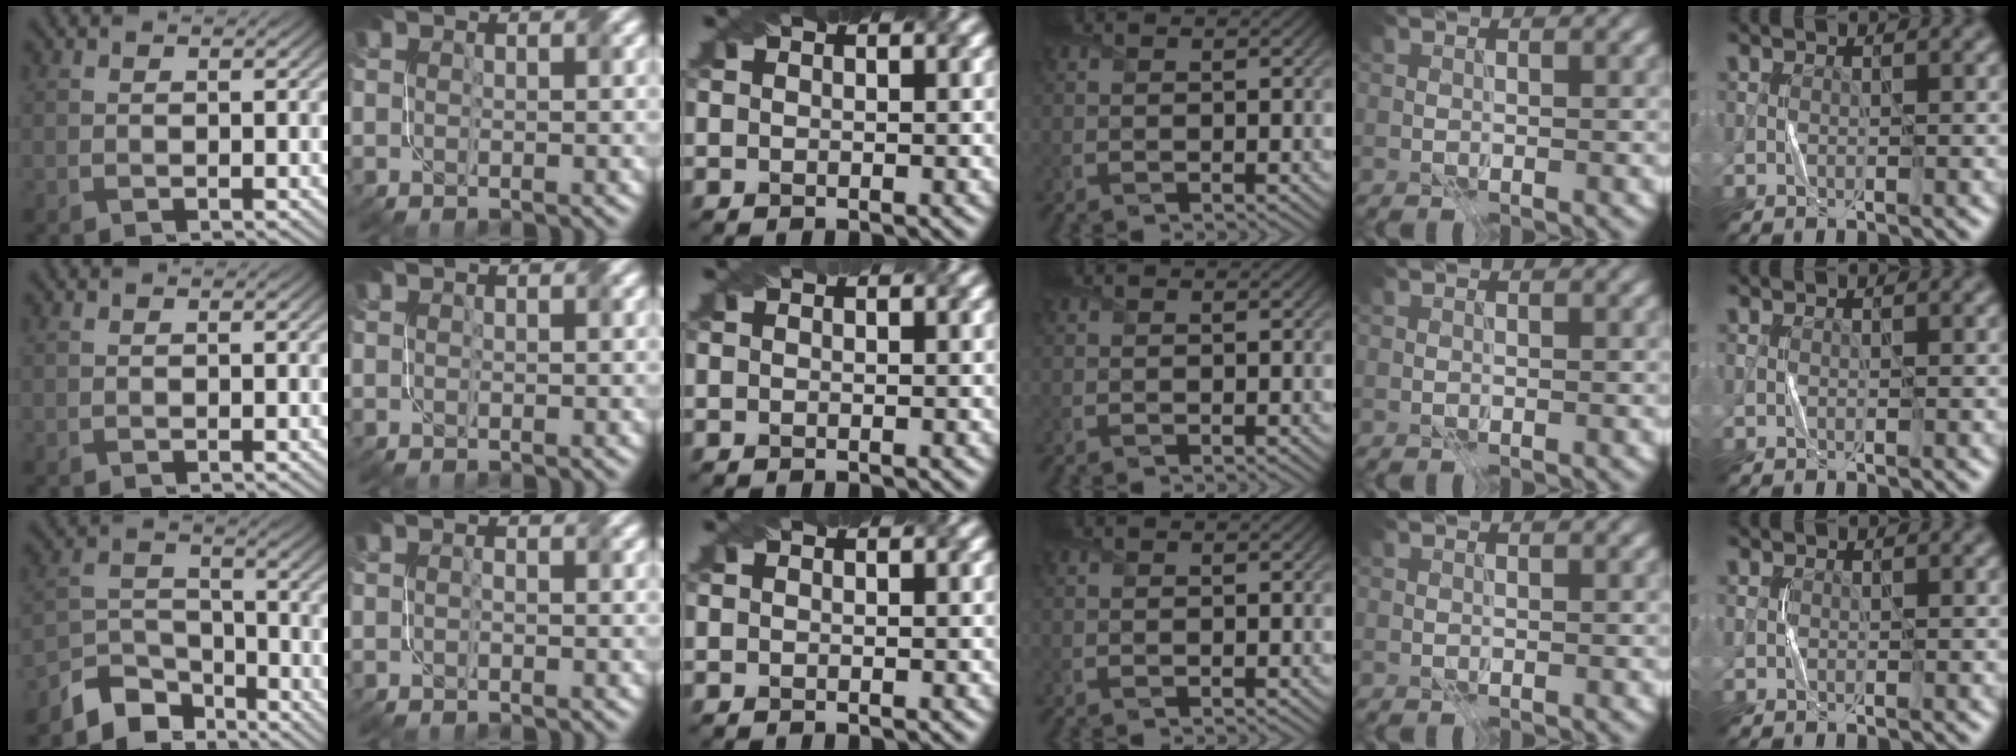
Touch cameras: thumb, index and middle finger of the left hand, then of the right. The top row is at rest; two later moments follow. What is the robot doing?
{"motion": "fold", "object": "paper"}